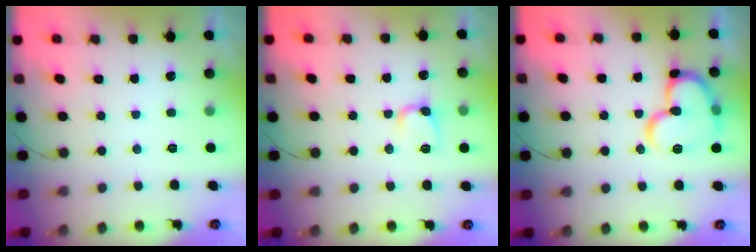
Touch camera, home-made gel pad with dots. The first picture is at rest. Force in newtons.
{"total": 6.2, "press": 6.2, "slide": 0.9}
{"total": 17.2, "press": 17.1, "slide": 2.0}